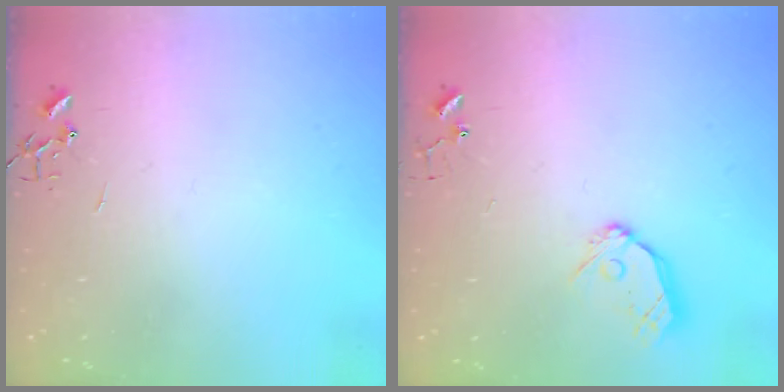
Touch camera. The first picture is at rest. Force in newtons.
{"total": 9.5, "press": 9.5, "slide": 0.9}